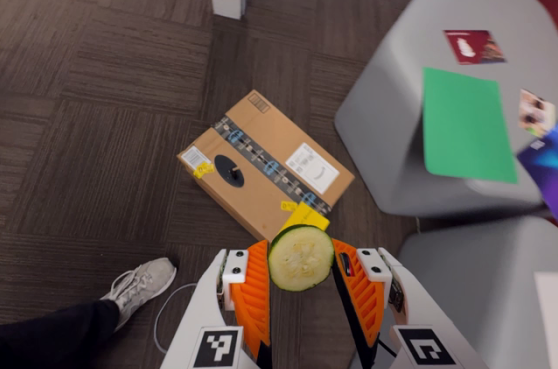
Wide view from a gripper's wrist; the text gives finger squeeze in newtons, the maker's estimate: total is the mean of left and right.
{"total": 6.6, "left": 6.9, "right": 6.4}